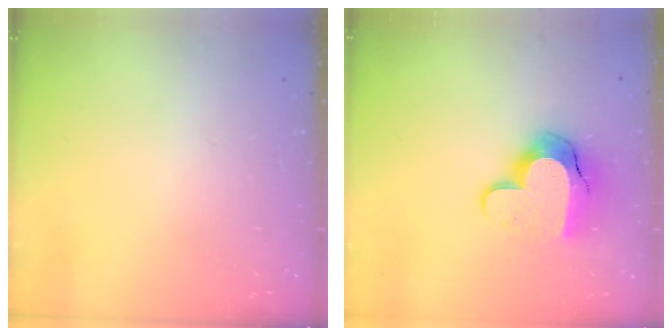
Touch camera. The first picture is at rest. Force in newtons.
{"total": 12.9, "press": 12.9, "slide": 0.9}